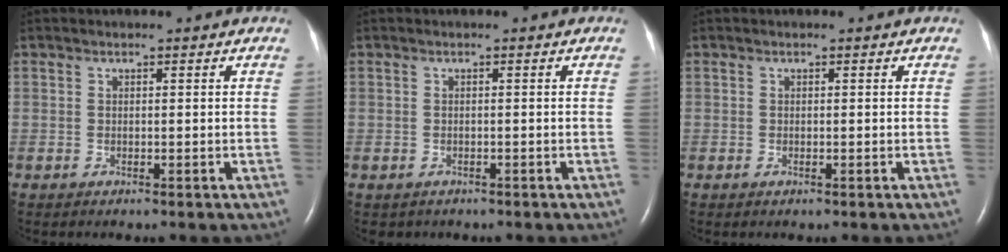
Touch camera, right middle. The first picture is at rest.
{"total": 1.1, "force": [-0.7, 0.8, 0.0], "torque": [-0.010, 0.002, -0.008]}
{"total": 0.0}